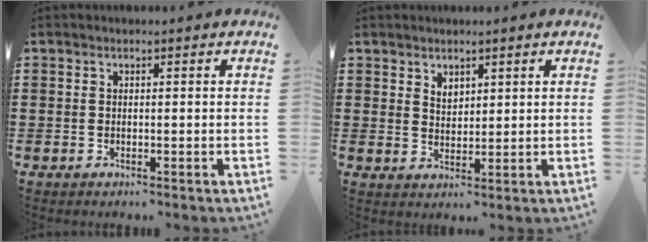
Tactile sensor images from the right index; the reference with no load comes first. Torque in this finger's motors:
{"motor_torque": [-0.07, 0.07, 0.06, 0.02]}